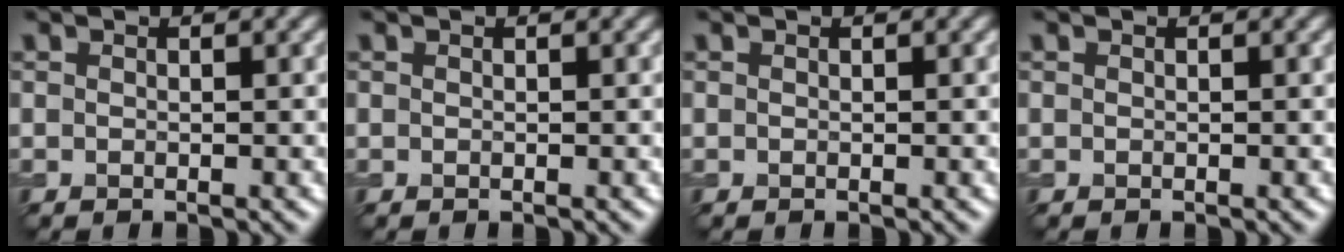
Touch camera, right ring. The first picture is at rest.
{"total": 0.0}
{"total": 0.0}
{"total": 0.0}